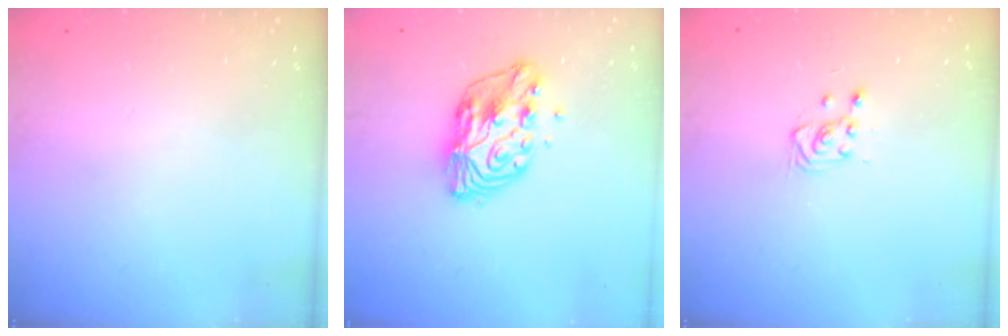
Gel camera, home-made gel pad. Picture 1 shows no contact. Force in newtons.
{"total": 9.8, "press": 9.8, "slide": 0.7}
{"total": 2.8, "press": 2.7, "slide": 0.7}